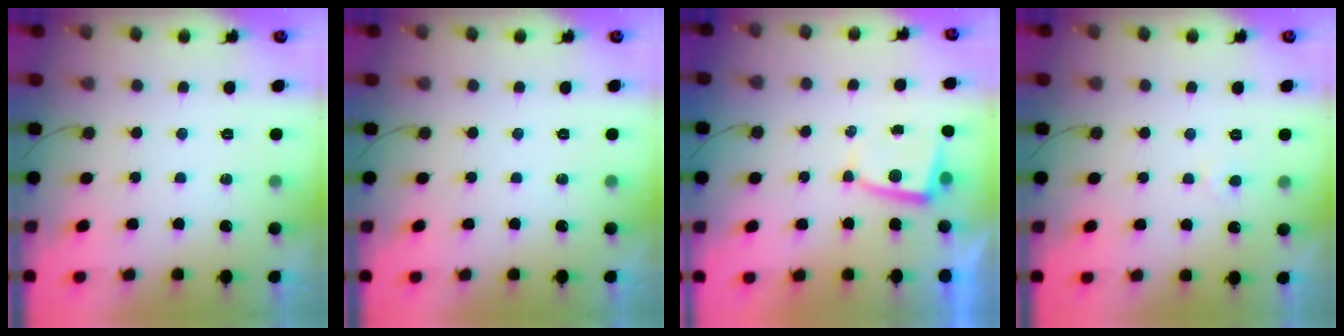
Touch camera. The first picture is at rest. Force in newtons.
{"total": 0.0}
{"total": 2.8, "press": 2.7, "slide": 0.5}
{"total": 2.6, "press": 2.6, "slide": 0.3}